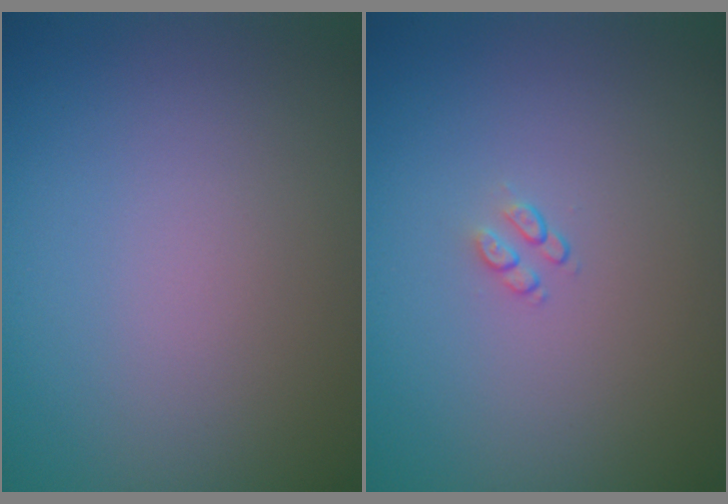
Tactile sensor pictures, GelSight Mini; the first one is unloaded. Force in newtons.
{"total": 0.9, "press": 0.6, "slide": 0.7}